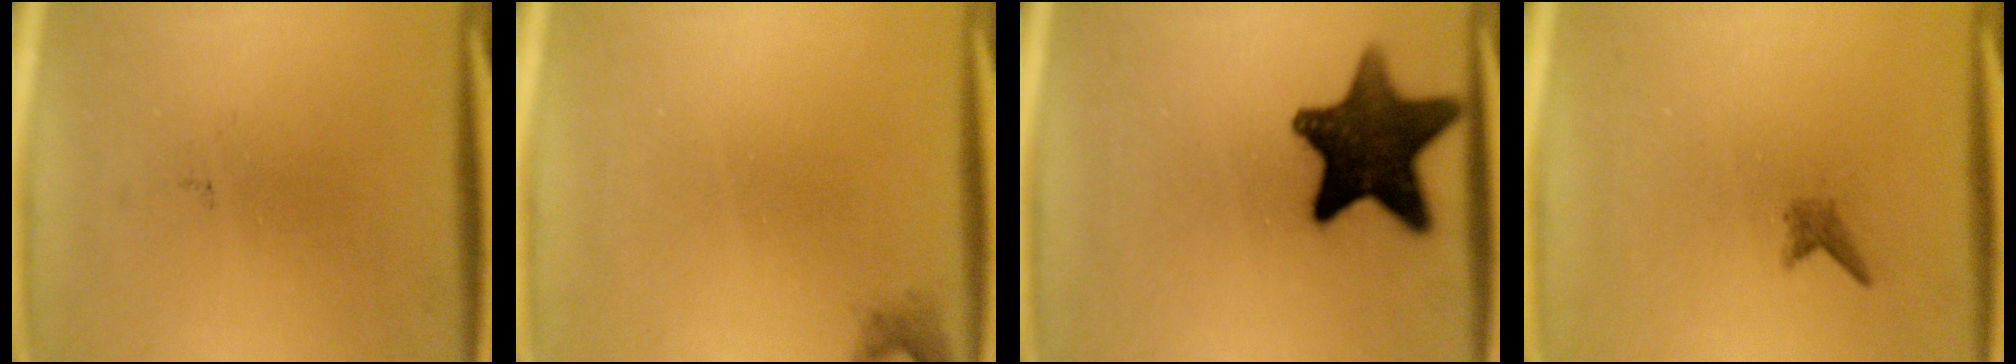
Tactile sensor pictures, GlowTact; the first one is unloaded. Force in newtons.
{"total": 1.1}
{"total": 14.2}
{"total": 1.0}